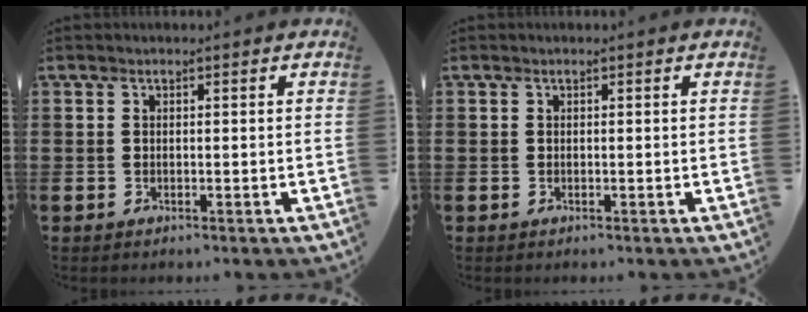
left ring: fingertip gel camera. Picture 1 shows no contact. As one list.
[{"total": 0.0}]